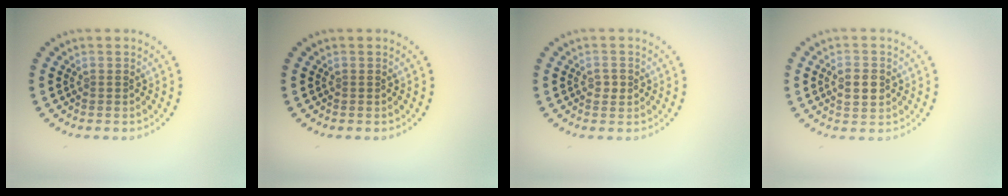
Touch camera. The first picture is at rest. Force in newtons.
{"total": 0.0}
{"total": 1.0, "press": 1.0, "slide": 0.2}
{"total": 2.7, "press": 2.7, "slide": 0.1}